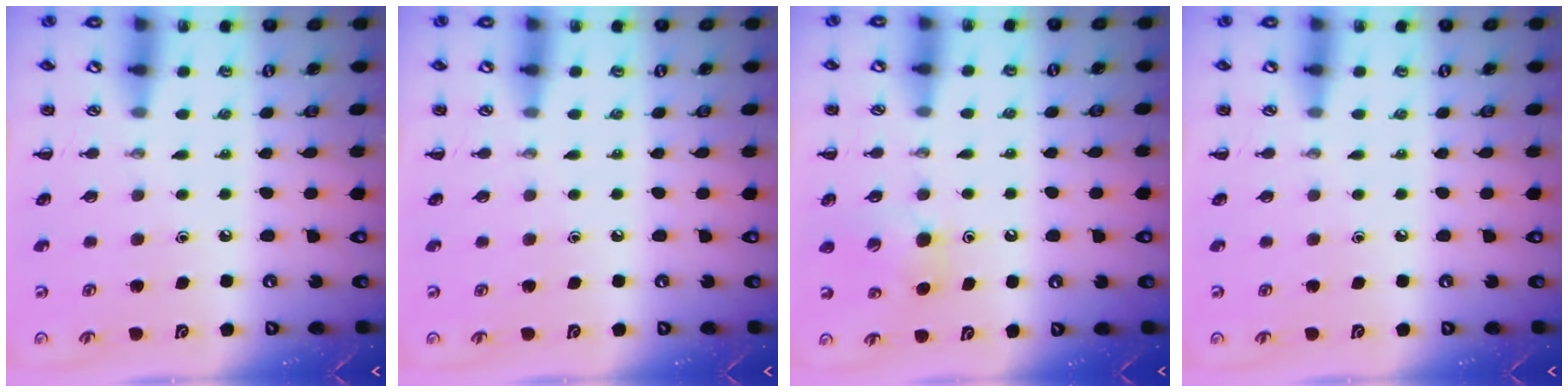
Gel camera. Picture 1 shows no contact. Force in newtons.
{"total": 0.0}
{"total": 5.3, "press": 5.1, "slide": 1.3}
{"total": 0.0}